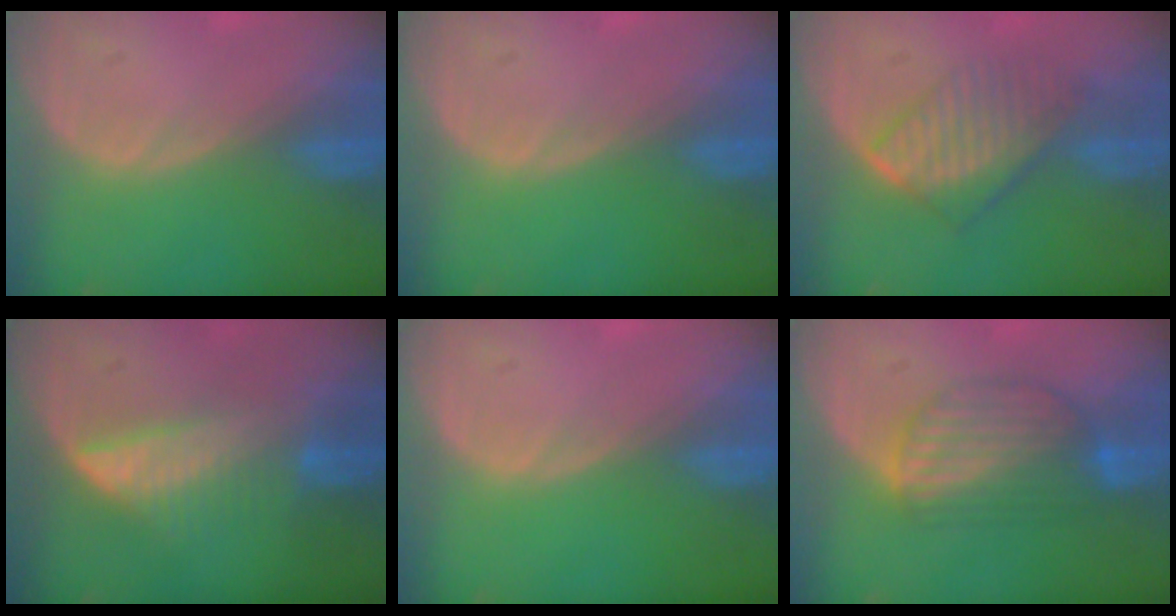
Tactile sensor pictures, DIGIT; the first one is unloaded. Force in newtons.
{"total": 0.0}
{"total": 6.6, "press": 6.4, "slide": 1.8}
{"total": 6.4, "press": 5.9, "slide": 2.5}
{"total": 0.0}
{"total": 7.1, "press": 7.0, "slide": 1.3}